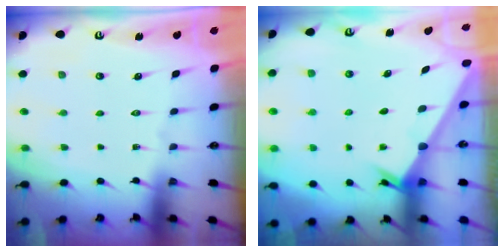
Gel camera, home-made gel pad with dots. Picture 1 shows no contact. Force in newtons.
{"total": 2.4, "press": 2.4, "slide": 0.2}